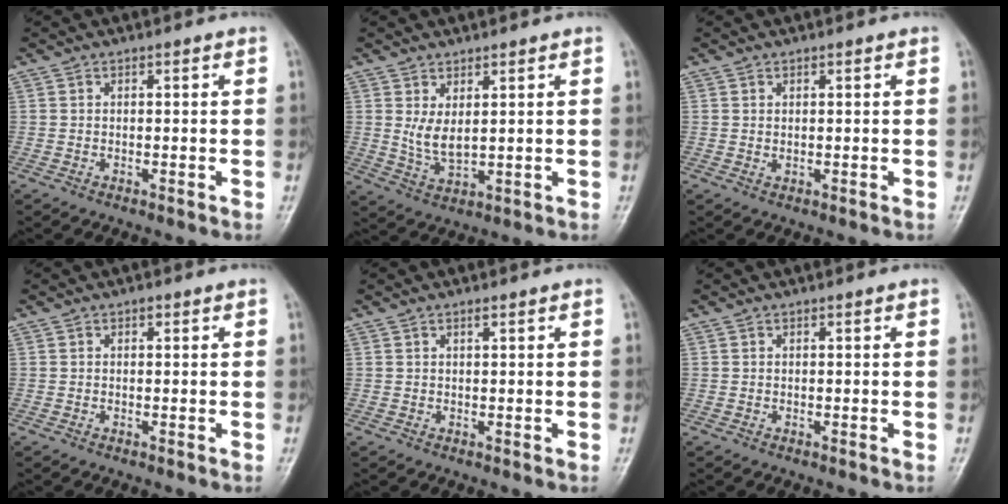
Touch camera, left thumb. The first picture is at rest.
{"total": 4.9, "force": [1.6, 2.2, 4.1], "torque": [-0.073, -0.020, 0.041]}
{"total": 1.2, "force": [0.7, 0.5, 0.8], "torque": [-0.011, -0.004, 0.013]}
{"total": 0.7, "force": [0.4, 0.4, 0.5], "torque": [-0.004, 0.000, 0.003]}
{"total": 0.9, "force": [0.5, 0.2, 0.6], "torque": [-0.010, 0.000, 0.009]}
{"total": 0.0}